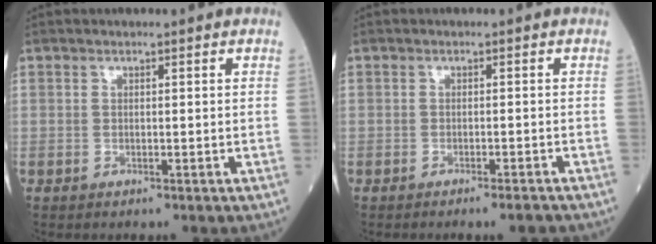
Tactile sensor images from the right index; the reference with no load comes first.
{"total": 2.4, "force": [-2.1, -0.1, 1.2], "torque": [-0.017, -0.003, -0.026]}